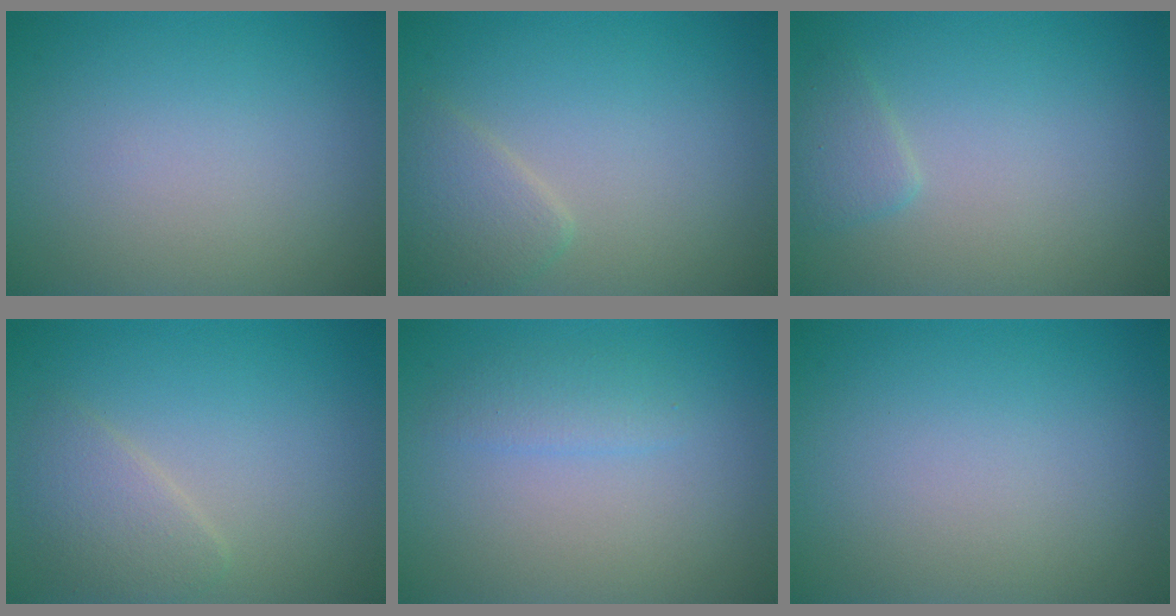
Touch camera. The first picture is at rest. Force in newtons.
{"total": 2.2, "press": 2.2, "slide": 0.1}
{"total": 1.5, "press": 1.5, "slide": 0.1}
{"total": 2.4, "press": 2.4, "slide": 0.1}
{"total": 1.5, "press": 1.5, "slide": 0.0}
{"total": 0.0}